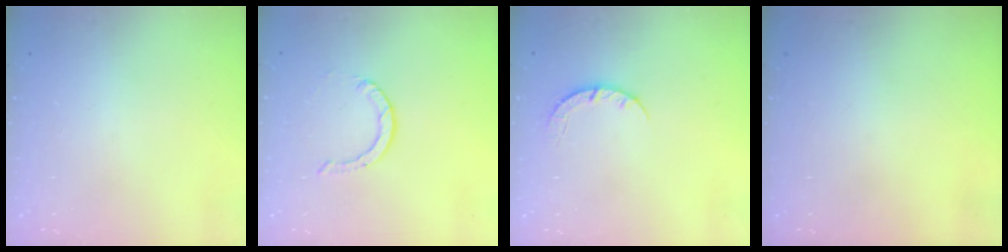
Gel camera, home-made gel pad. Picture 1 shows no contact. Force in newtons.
{"total": 0.9, "press": 0.9, "slide": 0.1}
{"total": 4.0, "press": 4.0, "slide": 0.5}
{"total": 0.0}